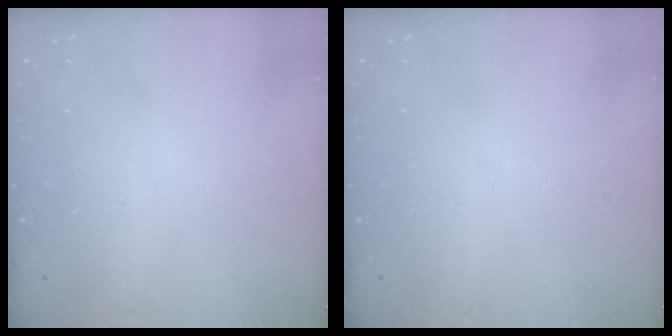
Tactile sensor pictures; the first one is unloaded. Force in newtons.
{"total": 0.0}